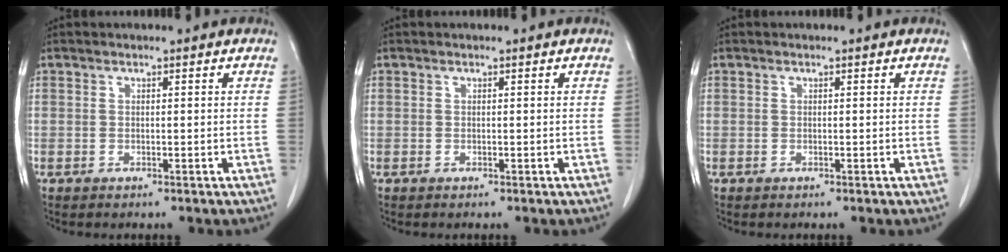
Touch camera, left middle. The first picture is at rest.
{"total": 0.0}
{"total": 0.0}